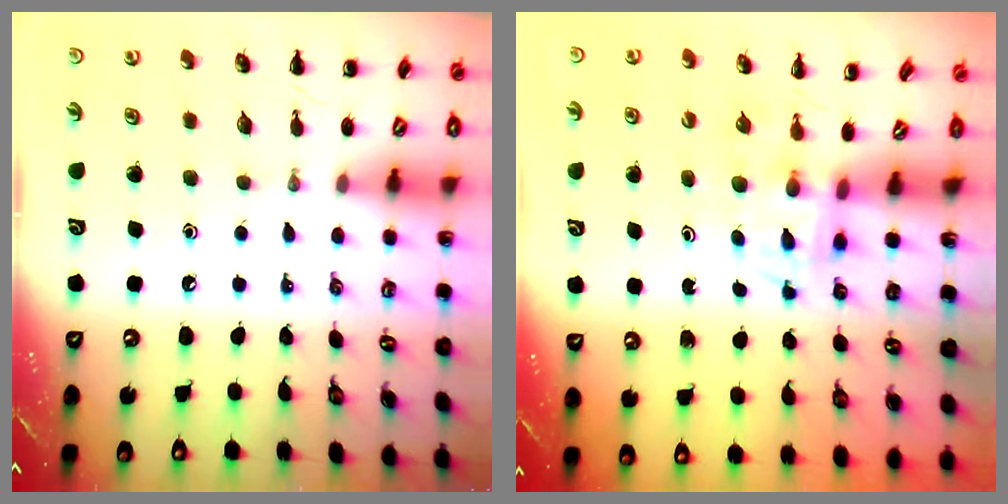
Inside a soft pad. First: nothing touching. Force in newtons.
{"total": 2.9, "press": 2.9, "slide": 0.2}